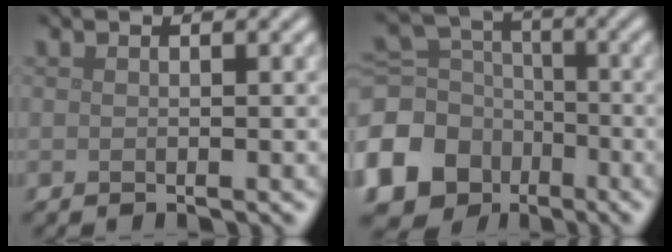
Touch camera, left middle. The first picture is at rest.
{"total": 10.9, "force": [-4.7, 9.1, 3.7], "torque": [-0.118, -0.024, -0.093]}